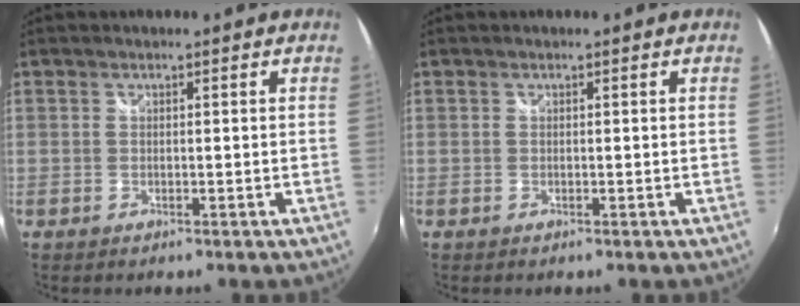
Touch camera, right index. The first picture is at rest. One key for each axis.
{"total": 0.0}